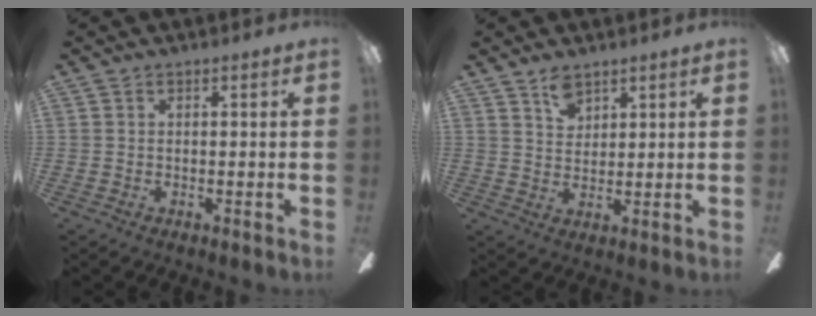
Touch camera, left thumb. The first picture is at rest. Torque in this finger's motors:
{"motor_torque": [-0.19, -0.21, -0.41, -0.18, 0.06]}